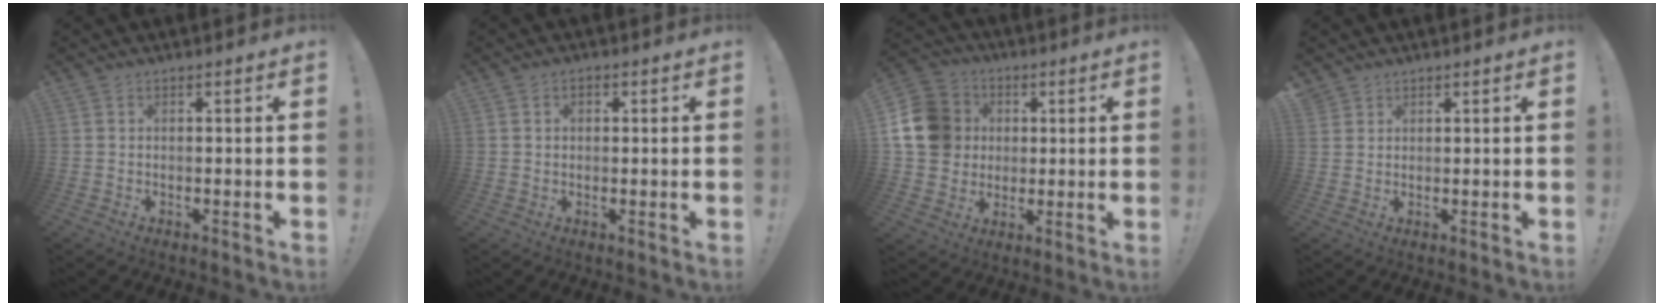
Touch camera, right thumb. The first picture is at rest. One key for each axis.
{"total": 1.6, "fx": 0.2, "fy": 1.3, "fz": 0.9, "tx": -0.008, "ty": 0.001, "tz": 0.003}
{"total": 15.5, "fx": 2.7, "fy": 13.8, "fz": 6.6, "tx": -0.099, "ty": -0.003, "tz": 0.063}
{"total": 2.0, "fx": 1.6, "fy": 1.2, "fz": 0.0, "tx": 0.000, "ty": -0.009, "tz": 0.030}